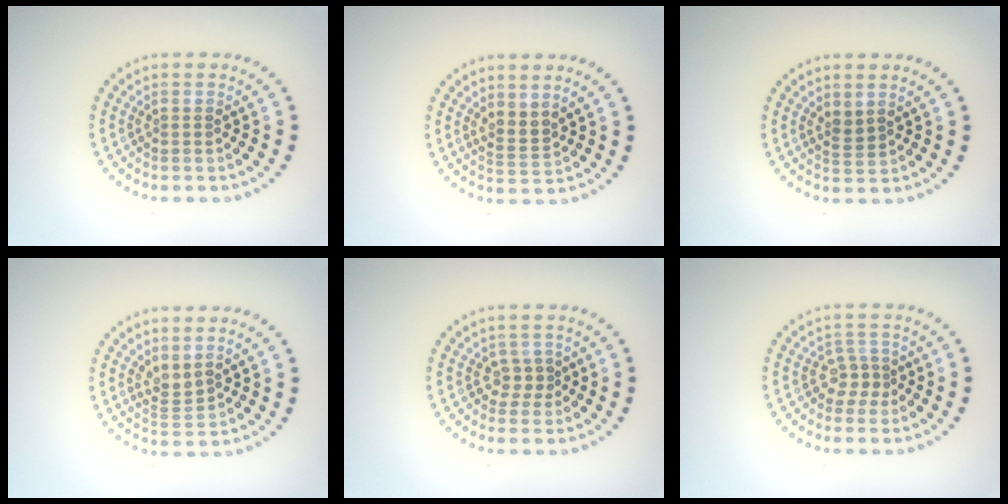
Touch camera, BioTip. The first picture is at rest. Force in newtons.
{"total": 2.1, "press": 1.5, "slide": 1.4}
{"total": 1.3, "press": 1.0, "slide": 0.8}
{"total": 1.6, "press": 1.1, "slide": 1.1}
{"total": 1.4, "press": 1.0, "slide": 1.0}
{"total": 1.8, "press": 1.3, "slide": 1.3}